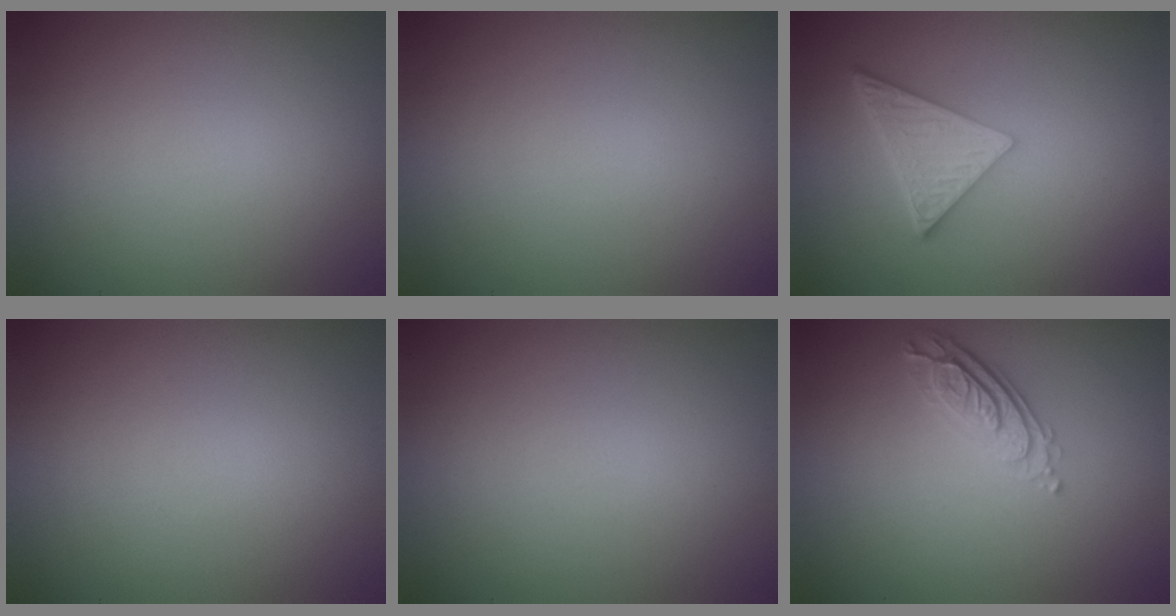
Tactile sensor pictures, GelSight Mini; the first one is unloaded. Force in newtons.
{"total": 0.0}
{"total": 5.1, "press": 3.8, "slide": 3.5}
{"total": 0.0}
{"total": 0.0}
{"total": 3.3, "press": 2.6, "slide": 2.1}